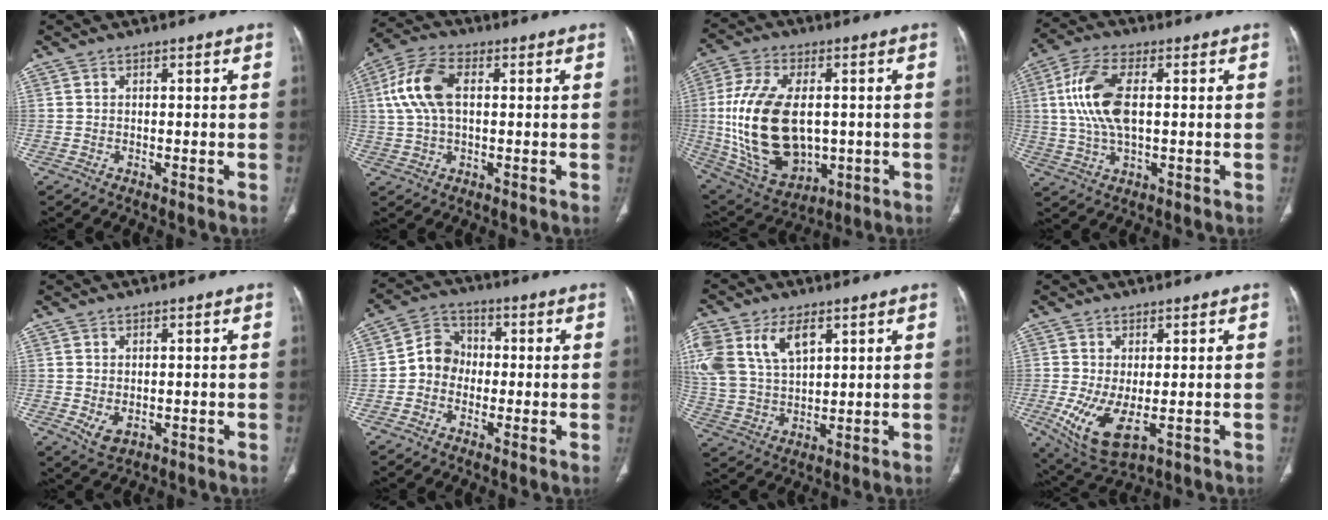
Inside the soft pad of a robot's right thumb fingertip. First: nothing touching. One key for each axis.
{"total": 10.3, "fx": 1.7, "fy": 5.7, "fz": 8.5, "tx": -0.186, "ty": 0.022, "tz": 0.031}
{"total": 21.8, "fx": -0.2, "fy": 13.0, "fz": 17.5, "tx": -0.343, "ty": -0.011, "tz": 0.020}
{"total": 12.1, "fx": 1.6, "fy": 5.7, "fz": 10.6, "tx": -0.230, "ty": 0.010, "tz": 0.032}
{"total": 3.5, "fx": -0.6, "fy": 2.4, "fz": 2.5, "tx": -0.042, "ty": -0.006, "tz": 0.002}
{"total": 6.5, "fx": -1.1, "fy": 5.7, "fz": 3.0, "tx": -0.029, "ty": 0.024, "tz": -0.035}
{"total": 16.9, "fx": 7.1, "fy": 10.6, "fz": 11.2, "tx": -0.248, "ty": -0.004, "tz": 0.141}
{"total": 9.4, "fx": -2.1, "fy": 4.2, "fz": 8.1, "tx": -0.163, "ty": -0.023, "tz": -0.021}